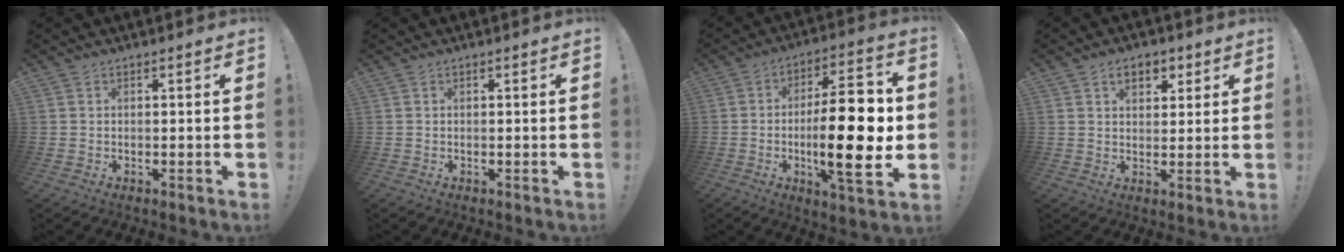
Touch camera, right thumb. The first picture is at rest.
{"total": 0.0}
{"total": 21.1, "force": [-1.7, 6.6, 19.9], "torque": [-0.315, -0.002, -0.028]}
{"total": 6.3, "force": [3.0, 4.2, 3.7], "torque": [-0.049, -0.002, 0.051]}